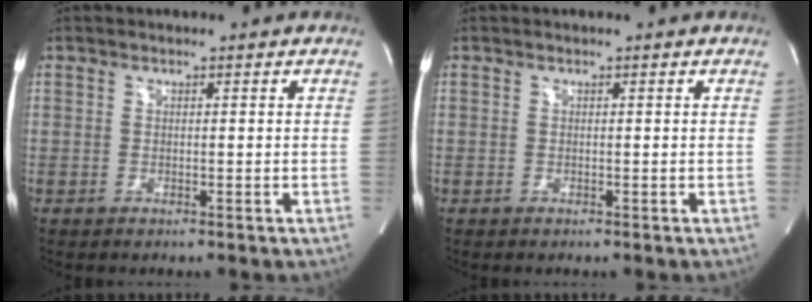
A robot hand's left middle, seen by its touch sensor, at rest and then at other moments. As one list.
[{"total": 0.0}]